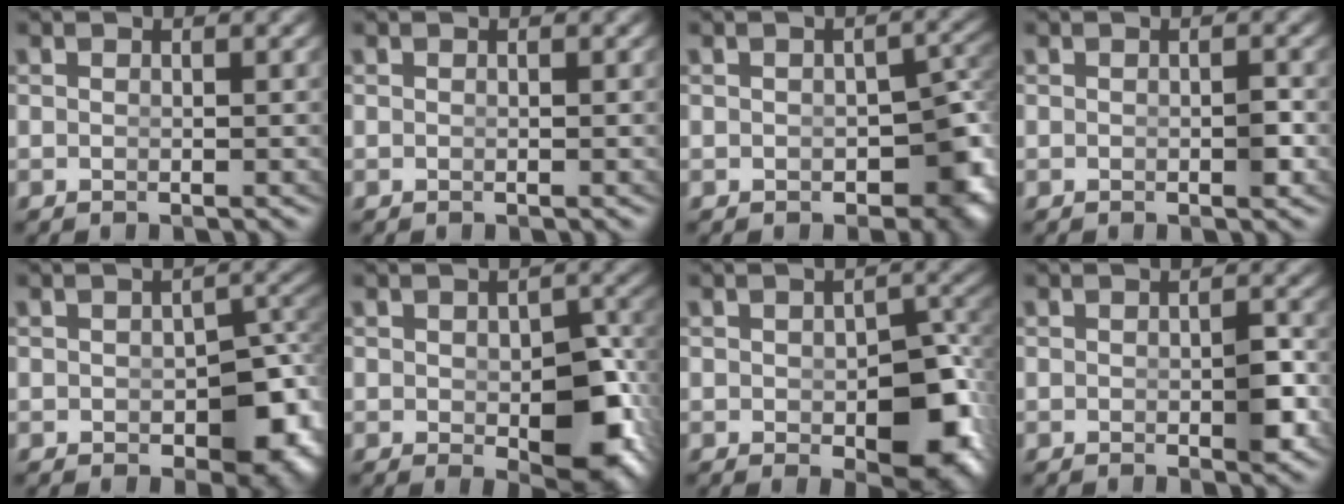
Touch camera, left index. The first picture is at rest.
{"total": 0.0}
{"total": 3.9, "force": [-1.5, 2.3, 2.8], "torque": [-0.025, -0.010, -0.013]}
{"total": 0.9, "force": [-0.3, 0.2, 0.9], "torque": [-0.013, -0.003, -0.004]}
{"total": 5.4, "force": [-1.8, 3.1, 4.0], "torque": [-0.034, -0.011, -0.015]}
{"total": 6.3, "force": [-1.7, 3.3, 5.0], "torque": [-0.064, -0.030, -0.009]}
{"total": 6.9, "force": [-2.0, 3.8, 5.3], "torque": [-0.060, -0.023, -0.016]}
{"total": 2.3, "force": [-0.5, 0.9, 2.0], "torque": [-0.029, -0.005, -0.006]}